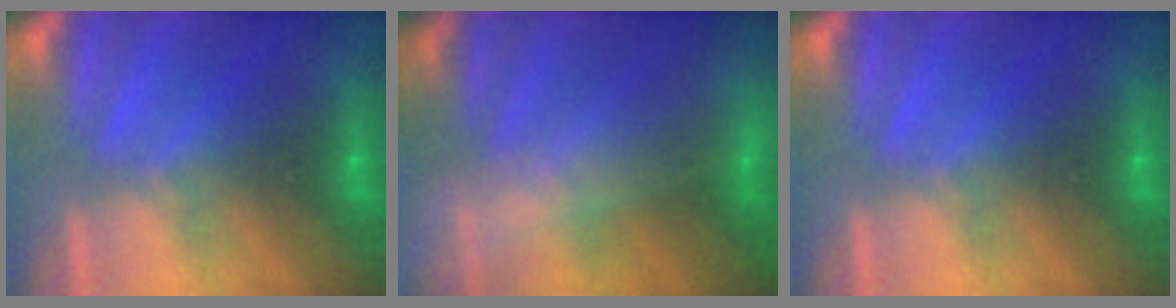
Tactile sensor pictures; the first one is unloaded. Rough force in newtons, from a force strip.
{"total": 2.5}
{"total": 0.0}